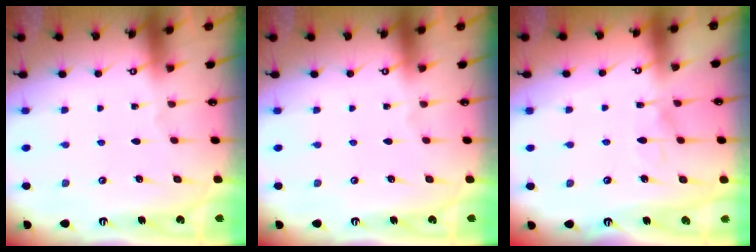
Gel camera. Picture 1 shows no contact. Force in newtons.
{"total": 0.0}
{"total": 6.1, "press": 6.1, "slide": 0.7}